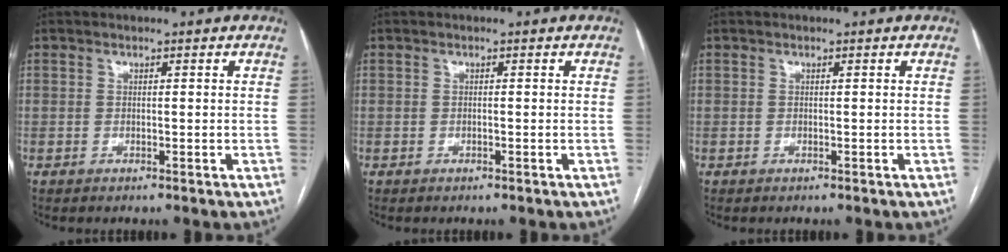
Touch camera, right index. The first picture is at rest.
{"total": 0.0}
{"total": 0.0}